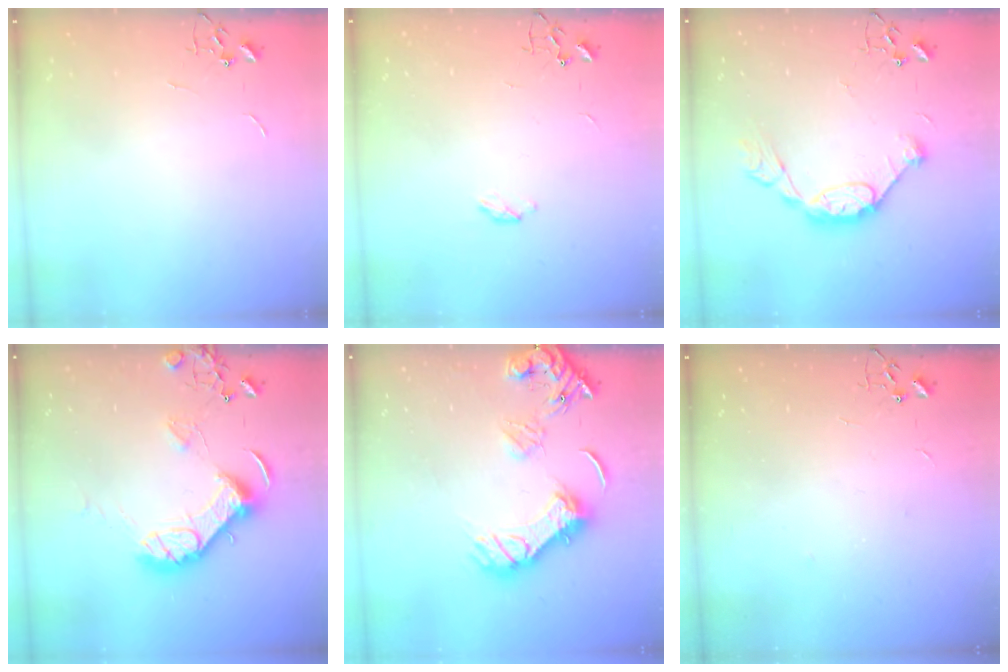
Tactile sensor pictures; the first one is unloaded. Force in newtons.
{"total": 3.4, "press": 3.4, "slide": 0.5}
{"total": 12.9, "press": 12.9, "slide": 0.8}
{"total": 14.0, "press": 13.9, "slide": 1.0}
{"total": 16.6, "press": 16.5, "slide": 1.8}
{"total": 2.5, "press": 2.1, "slide": 1.4}